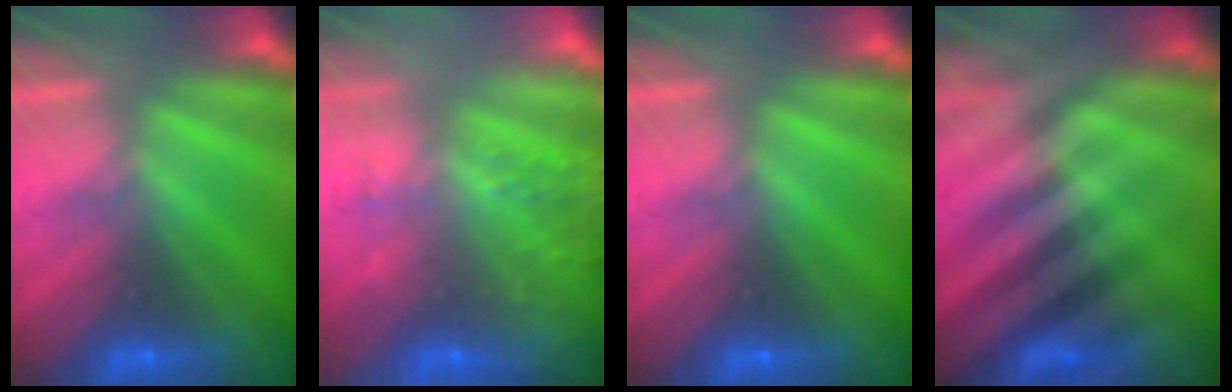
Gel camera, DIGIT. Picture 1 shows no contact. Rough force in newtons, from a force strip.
{"total": 10.8}
{"total": 0.0}
{"total": 2.5}